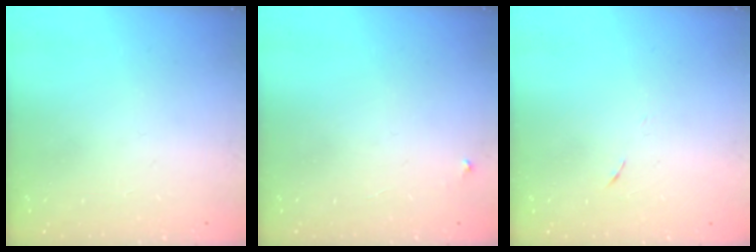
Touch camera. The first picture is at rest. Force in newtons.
{"total": 2.2, "press": 2.2, "slide": 0.1}
{"total": 4.0, "press": 3.6, "slide": 1.7}